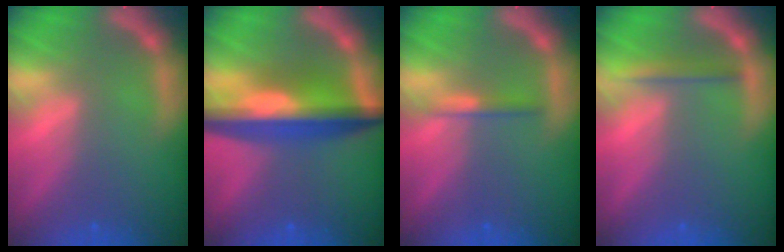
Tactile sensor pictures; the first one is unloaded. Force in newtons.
{"total": 9.6}
{"total": 1.4}
{"total": 2.0}